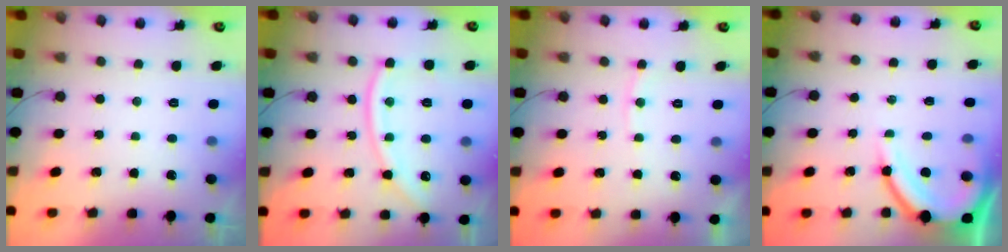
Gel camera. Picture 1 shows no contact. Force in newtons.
{"total": 11.8, "press": 11.8, "slide": 1.3}
{"total": 4.7, "press": 4.7, "slide": 0.6}
{"total": 9.5, "press": 9.5, "slide": 0.9}